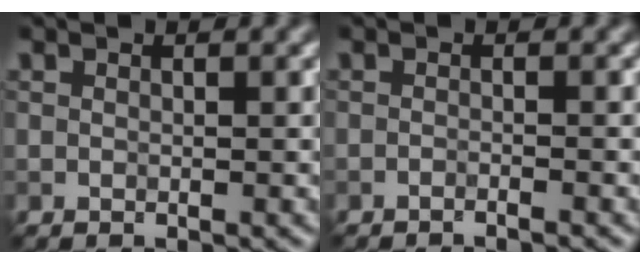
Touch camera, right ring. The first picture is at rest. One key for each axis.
{"total": 0.9, "fx": -0.8, "fy": 0.0, "fz": 0.4, "tx": -0.009, "ty": -0.002, "tz": -0.018}